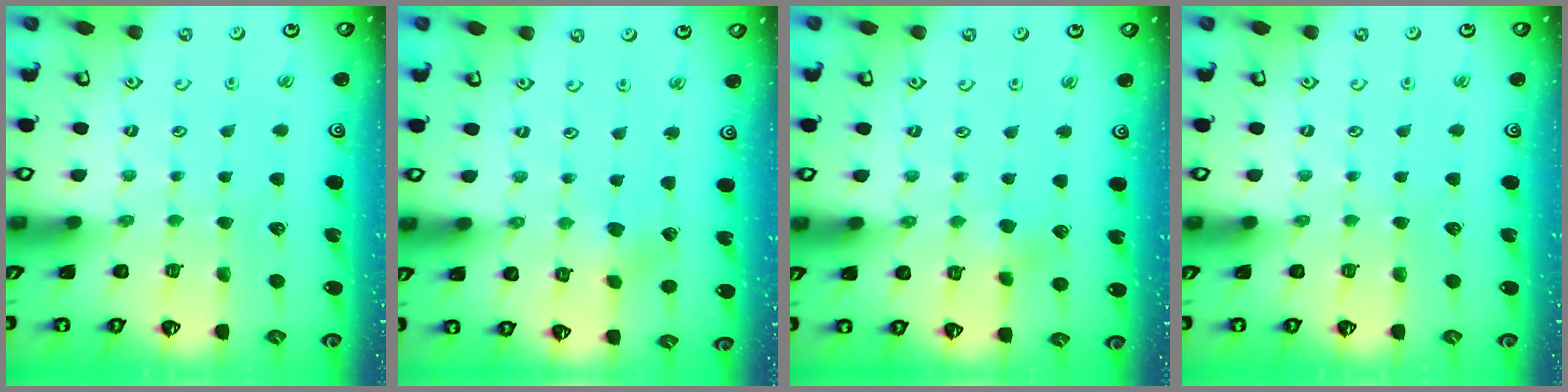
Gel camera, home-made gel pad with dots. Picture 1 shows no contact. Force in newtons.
{"total": 2.4, "press": 2.4, "slide": 0.3}
{"total": 2.3, "press": 2.3, "slide": 0.2}
{"total": 0.0}